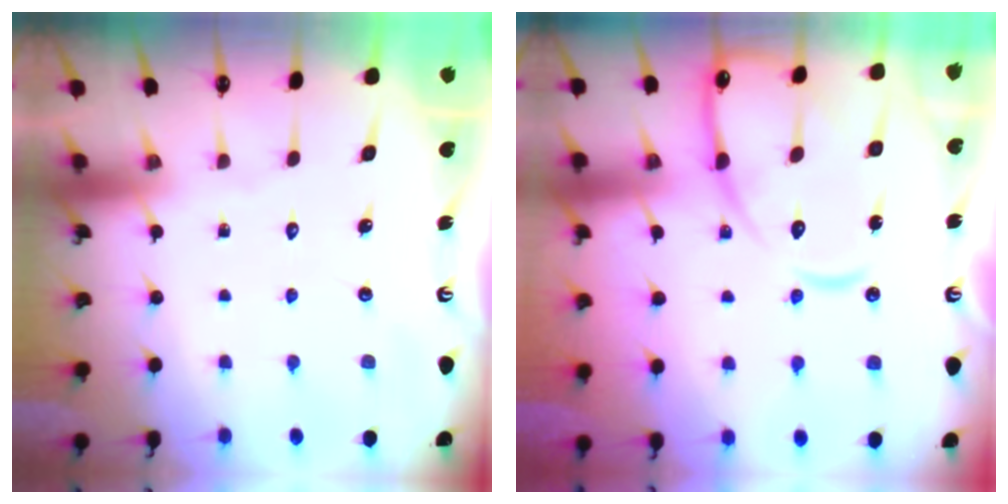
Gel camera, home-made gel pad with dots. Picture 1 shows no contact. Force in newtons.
{"total": 13.9, "press": 13.8, "slide": 1.3}